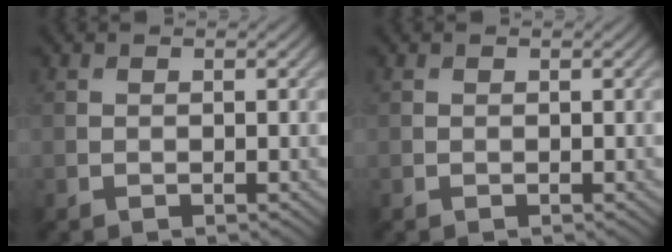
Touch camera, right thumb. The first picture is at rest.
{"total": 0.0}